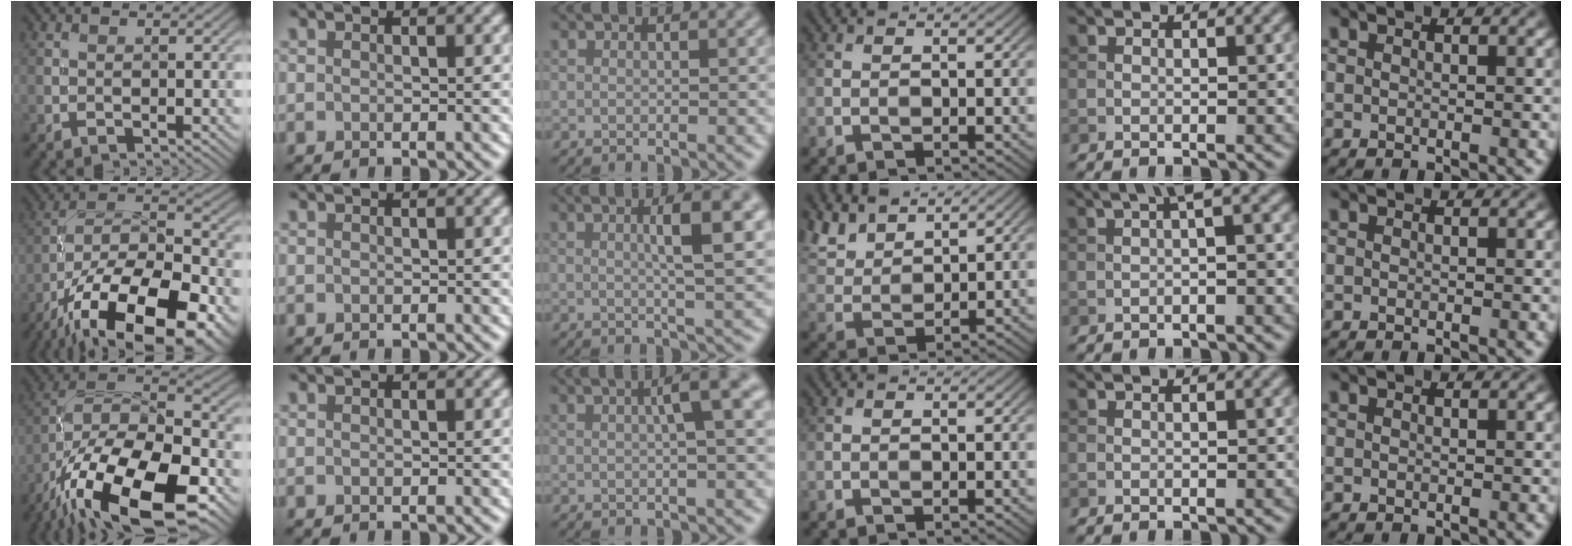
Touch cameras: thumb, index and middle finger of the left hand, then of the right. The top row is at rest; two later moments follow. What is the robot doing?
{"motion": "unscrew", "object": "medicine bottle"}